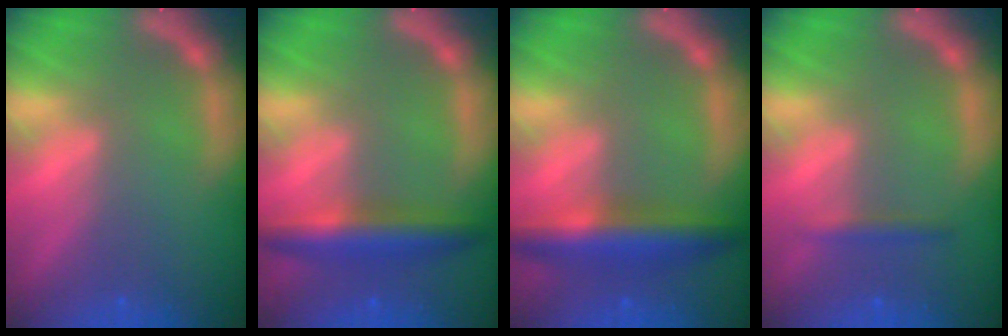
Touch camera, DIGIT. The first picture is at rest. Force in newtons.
{"total": 5.0}
{"total": 5.9}
{"total": 1.4}